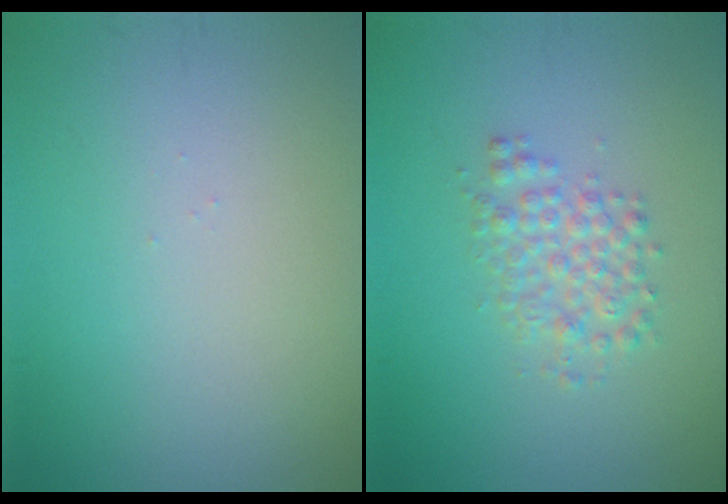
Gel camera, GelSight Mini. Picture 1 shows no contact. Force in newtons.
{"total": 2.6, "press": 2.6, "slide": 0.0}